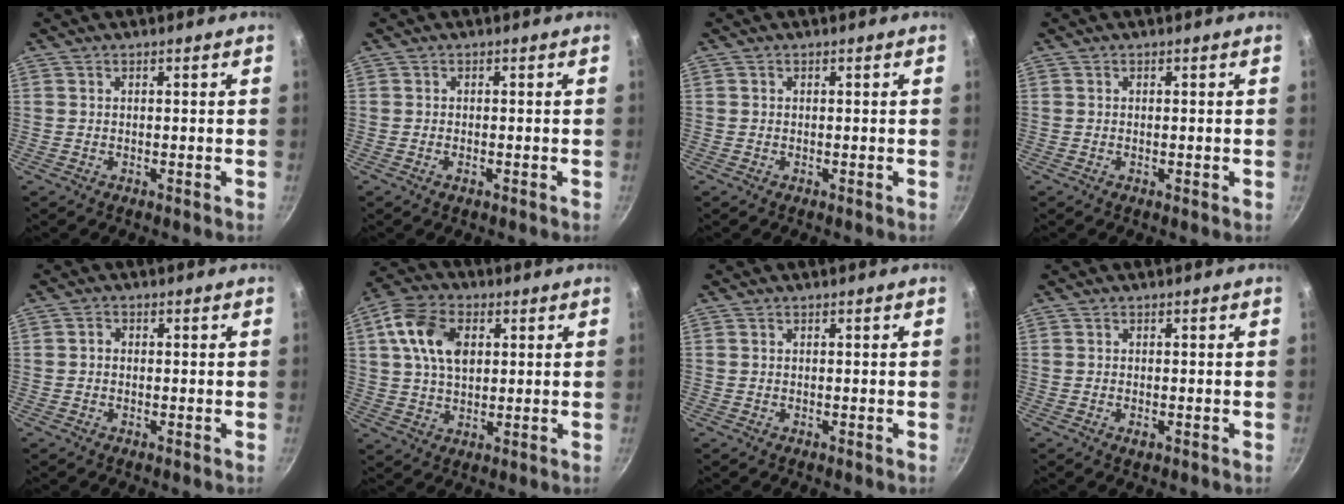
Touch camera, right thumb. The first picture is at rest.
{"total": 1.1, "force": [-0.5, 0.5, 0.8], "torque": [-0.020, 0.002, -0.009]}
{"total": 0.0}
{"total": 0.6, "force": [-0.1, 0.1, 0.5], "torque": [-0.008, -0.001, -0.003]}
{"total": 1.4, "force": [-0.1, 1.2, 0.7], "torque": [-0.013, 0.007, -0.004]}
{"total": 11.8, "force": [3.2, 7.7, 8.5], "torque": [-0.144, 0.006, 0.048]}
{"total": 0.0}
{"total": 1.2, "force": [-0.4, 0.6, 0.9], "torque": [-0.019, -0.001, -0.006]}